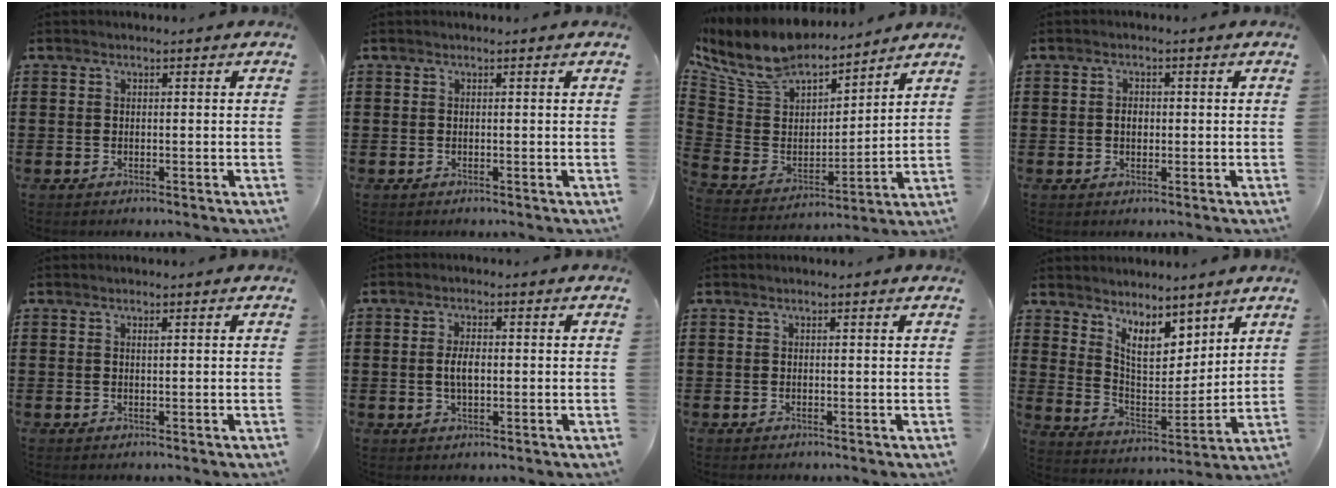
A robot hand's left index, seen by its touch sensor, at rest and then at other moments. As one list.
[{"total": 0.0}, {"total": 10.7, "force": [9.5, 3.6, 3.5], "torque": [-0.118, -0.062, 0.169]}, {"total": 1.7, "force": [0.1, 1.2, 1.3], "torque": [-0.028, 0.007, -0.001]}, {"total": 0.6, "force": [0.3, 0.1, 0.5], "torque": [-0.012, -0.001, 0.006]}, {"total": 3.3, "force": [0.0, 1.5, 3.0], "torque": [-0.067, 0.001, -0.005]}, {"total": 0.0}, {"total": 7.8, "force": [6.2, 3.2, 3.5], "torque": [-0.071, -0.037, 0.110]}]